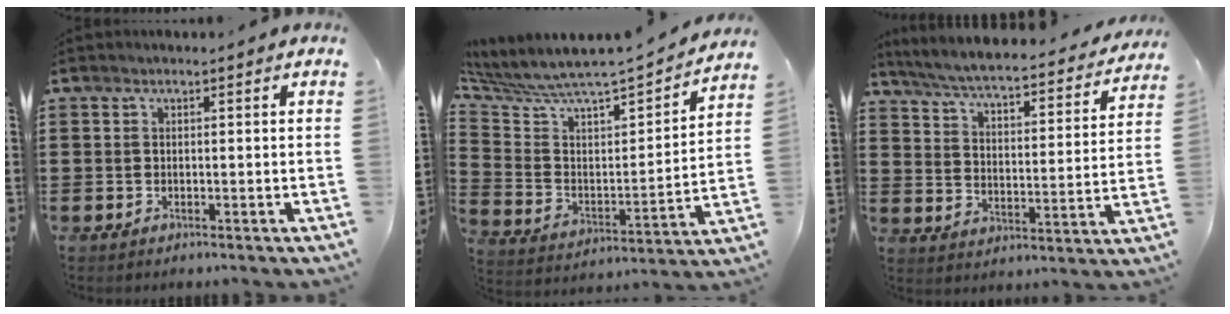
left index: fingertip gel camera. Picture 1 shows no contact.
{"total": 4.8, "force": [4.5, 0.9, 1.5], "torque": [-0.059, -0.054, 0.067]}
{"total": 5.1, "force": [4.8, -0.1, 1.7], "torque": [-0.058, -0.039, 0.075]}